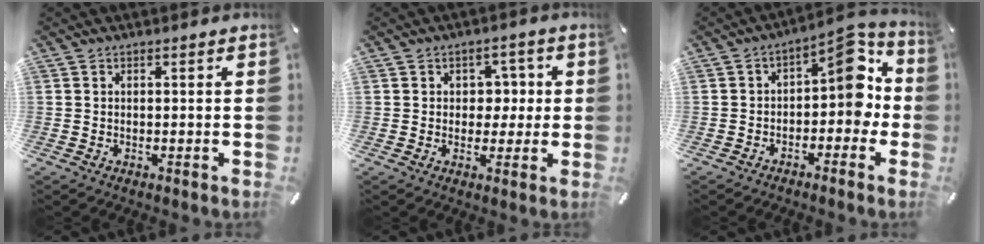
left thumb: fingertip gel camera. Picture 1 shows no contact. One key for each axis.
{"total": 5.7, "fx": 0.5, "fy": 4.9, "fz": 2.9, "tx": -0.035, "ty": 0.002, "tz": 0.002}
{"total": 9.8, "fx": 2.3, "fy": 5.6, "fz": 7.7, "tx": -0.092, "ty": -0.026, "tz": 0.034}